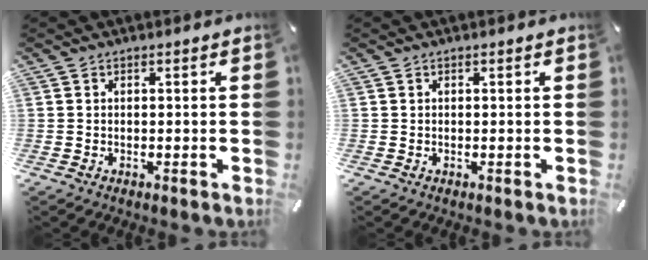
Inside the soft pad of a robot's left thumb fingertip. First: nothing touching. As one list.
[{"total": 0.0}]